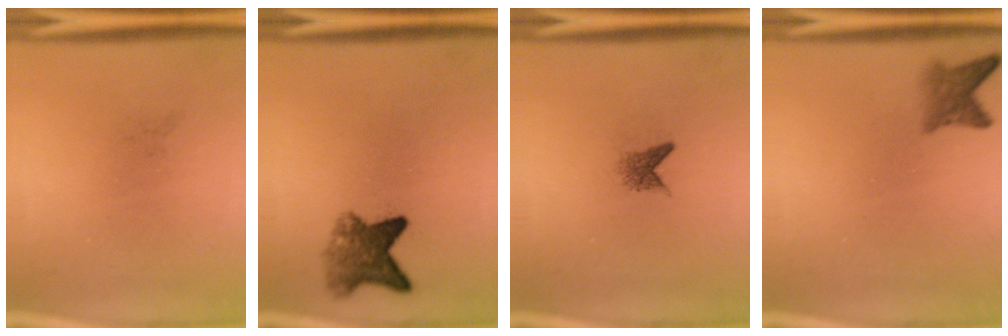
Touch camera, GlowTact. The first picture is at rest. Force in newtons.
{"total": 5.6}
{"total": 1.6}
{"total": 2.8}